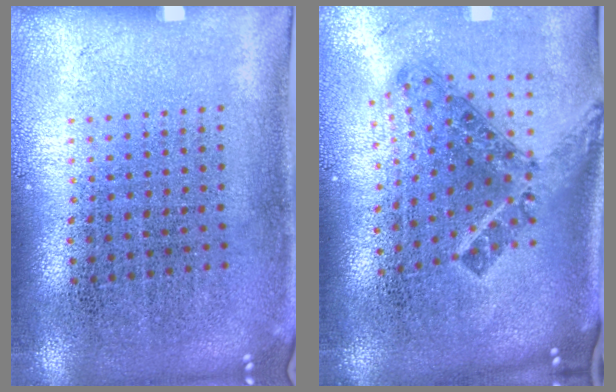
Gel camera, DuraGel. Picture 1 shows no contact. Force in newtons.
{"total": 1.8, "press": 1.3, "slide": 1.3}